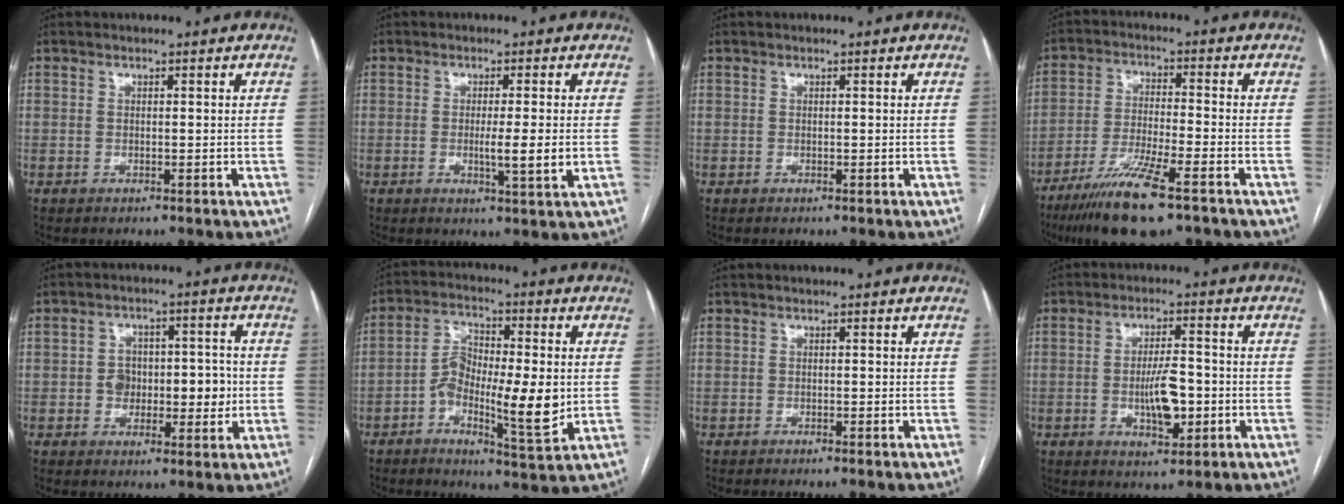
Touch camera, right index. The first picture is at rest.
{"total": 4.8, "force": [-0.5, -0.2, 4.8], "torque": [-0.077, -0.011, -0.008]}
{"total": 0.0}
{"total": 12.0, "force": [-7.8, 1.1, 9.0], "torque": [-0.172, -0.030, -0.138]}
{"total": 8.1, "force": [-0.7, 5.0, 6.3], "torque": [-0.078, 0.024, -0.004]}
{"total": 13.2, "force": [-1.6, 5.9, 11.7], "torque": [-0.205, 0.009, -0.028]}
{"total": 0.6, "force": [-0.5, -0.2, 0.3], "torque": [-0.006, 0.003, -0.010]}
{"total": 7.1, "force": [-1.4, 2.3, 6.5], "torque": [-0.119, 0.001, -0.020]}